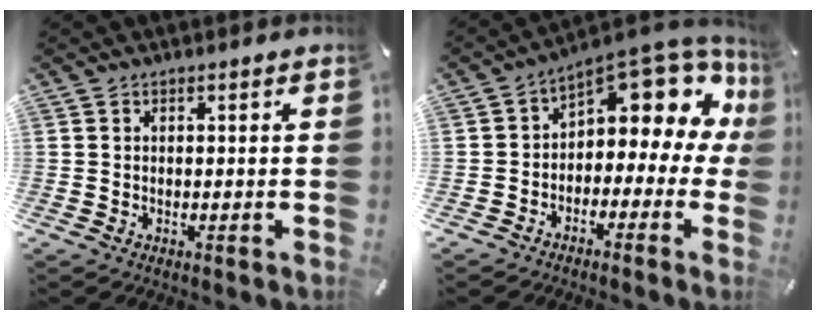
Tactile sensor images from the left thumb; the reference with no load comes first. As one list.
[{"total": 9.9, "force": [6.2, 5.1, 5.8], "torque": [-0.085, -0.059, 0.104]}]